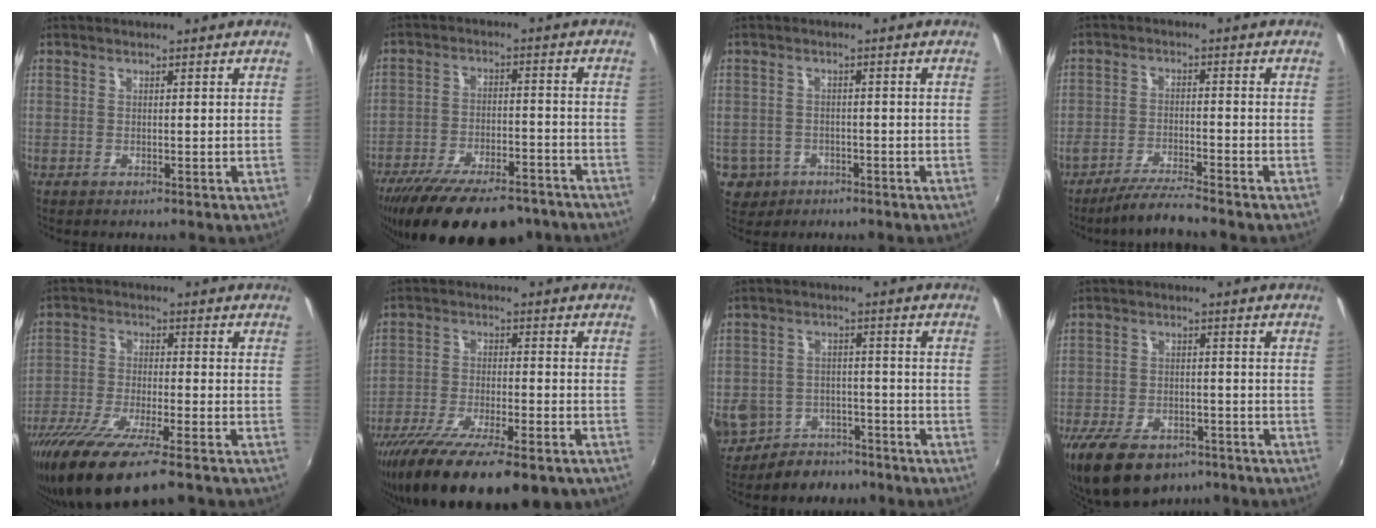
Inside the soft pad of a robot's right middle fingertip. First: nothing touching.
{"total": 21.8, "force": [-17.2, 7.4, 11.3], "torque": [-0.216, -0.035, -0.247]}
{"total": 6.4, "force": [-2.5, 5.6, 1.7], "torque": [-0.059, -0.001, -0.032]}
{"total": 6.0, "force": [-5.4, -0.4, 2.6], "torque": [-0.068, -0.008, -0.099]}
{"total": 14.6, "force": [-10.6, 2.6, 9.7], "torque": [-0.201, -0.050, -0.194]}
{"total": 20.8, "force": [-14.8, 6.3, 13.2], "torque": [-0.249, -0.060, -0.233]}
{"total": 16.0, "force": [-8.7, 11.9, 6.3], "torque": [-0.188, 0.010, -0.120]}
{"total": 15.0, "force": [-10.2, 8.0, 7.6], "torque": [-0.184, -0.027, -0.166]}